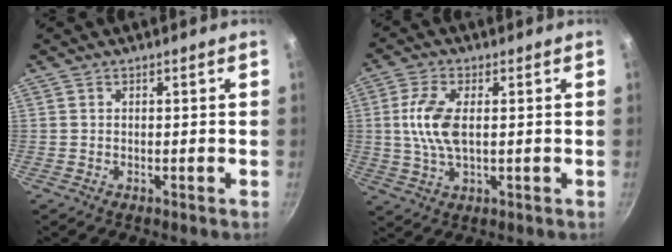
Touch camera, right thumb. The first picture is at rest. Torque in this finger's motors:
{"motor_torque": [0.58, 0.37, 1.08, -0.20, 0.27]}